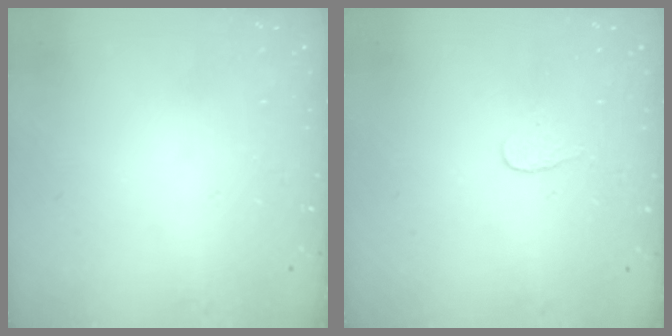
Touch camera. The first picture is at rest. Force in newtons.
{"total": 2.7, "press": 2.7, "slide": 0.3}